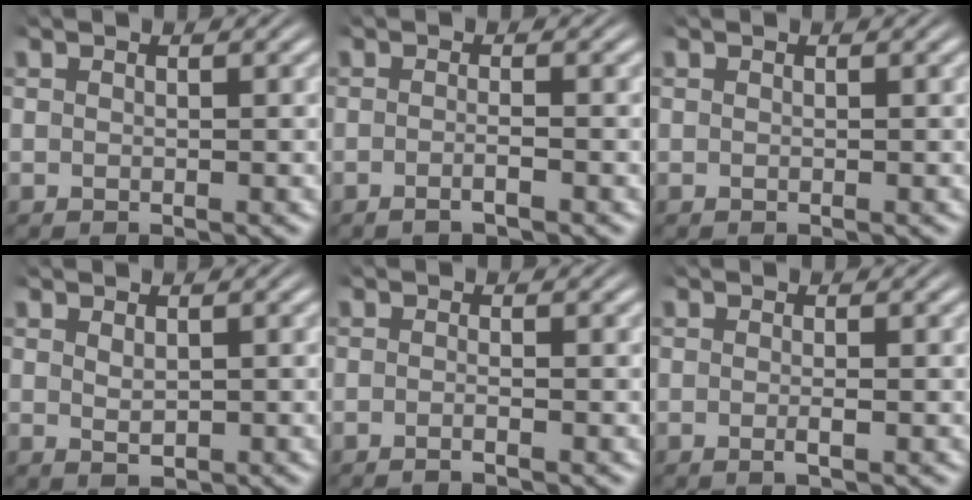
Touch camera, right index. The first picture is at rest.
{"total": 1.3, "force": [-1.1, -0.1, 0.8], "torque": [-0.018, -0.001, -0.021]}
{"total": 0.0}
{"total": 1.1, "force": [0.0, 0.3, 1.1], "torque": [-0.016, -0.012, 0.012]}
{"total": 1.3, "force": [-1.1, -0.1, 0.6], "torque": [-0.016, -0.001, -0.022]}
{"total": 0.8, "force": [-0.4, 0.1, 0.7], "torque": [-0.011, 0.002, -0.011]}